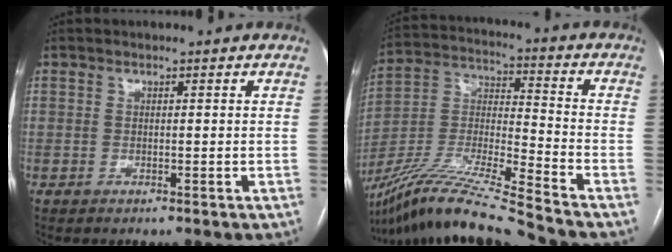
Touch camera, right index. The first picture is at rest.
{"total": 18.4, "force": [-15.9, -2.0, 9.0], "torque": [-0.191, -0.019, -0.294]}